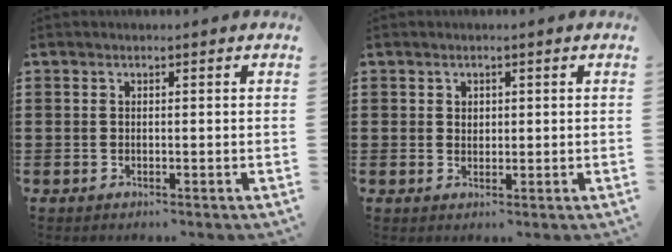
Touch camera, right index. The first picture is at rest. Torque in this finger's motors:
{"motor_torque": [-0.57, 1.21, -0.04, 0.00]}